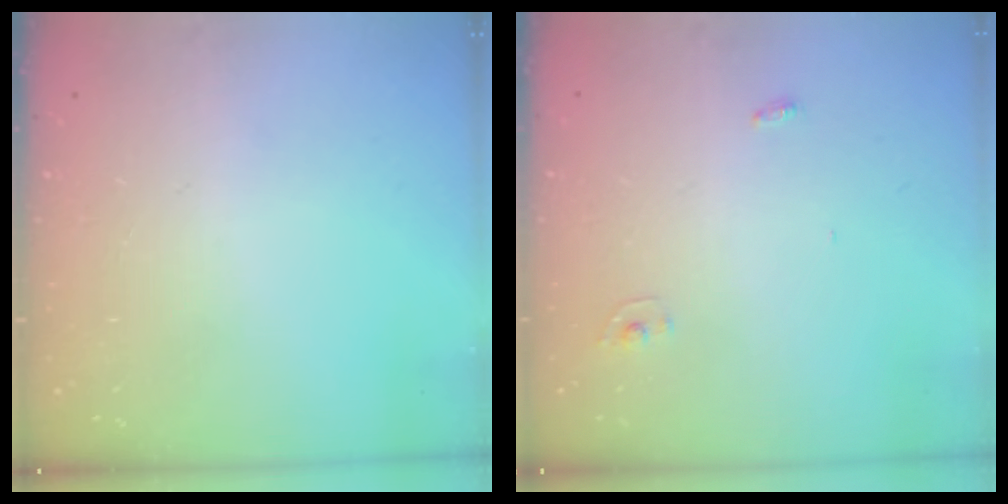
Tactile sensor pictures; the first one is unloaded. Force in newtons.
{"total": 2.4, "press": 2.4, "slide": 0.2}